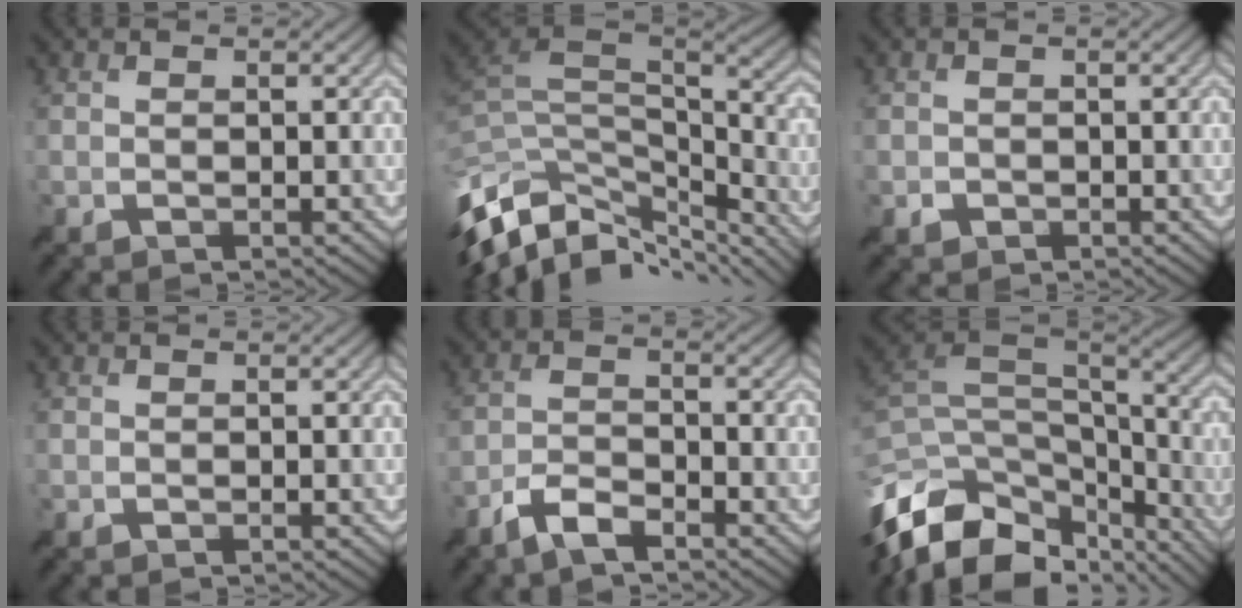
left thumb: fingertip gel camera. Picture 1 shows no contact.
{"total": 13.0, "force": [-6.2, 7.5, 8.6], "torque": [-0.235, -0.013, -0.103]}
{"total": 1.2, "force": [-0.6, 1.0, 0.1], "torque": [0.003, -0.005, -0.014]}
{"total": 0.0}
{"total": 4.4, "force": [-3.4, 1.1, 2.6], "torque": [-0.057, -0.001, -0.076]}
{"total": 15.9, "force": [-8.9, 8.4, 10.2], "torque": [-0.262, -0.023, -0.139]}